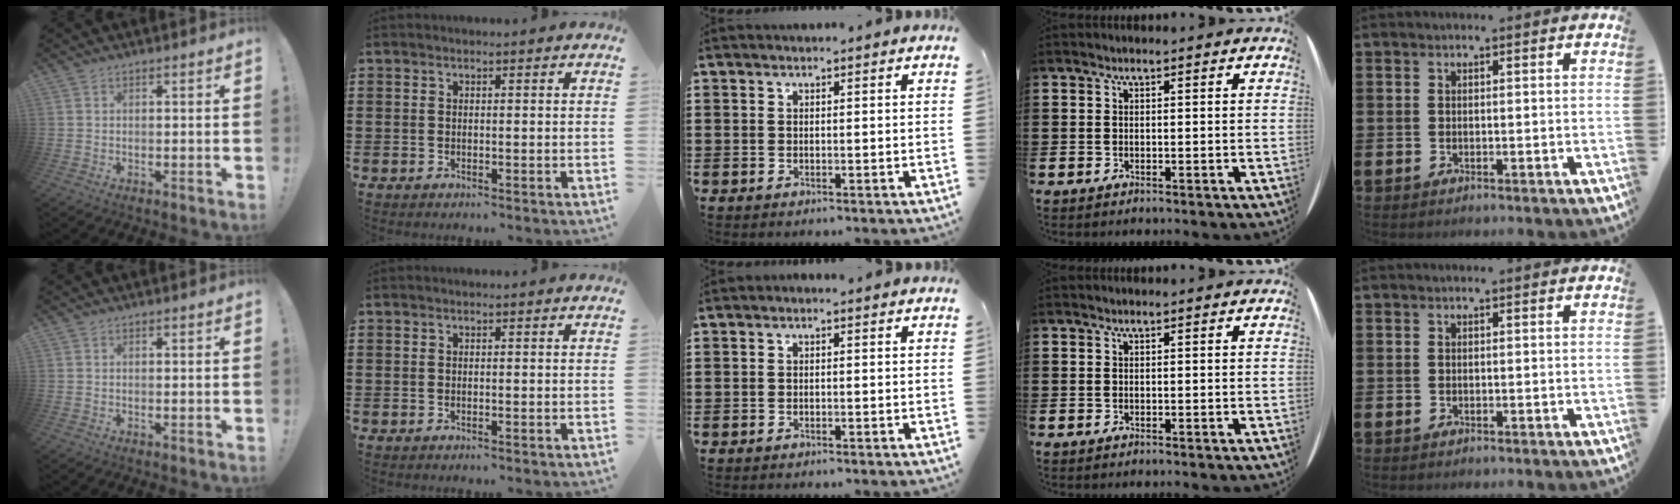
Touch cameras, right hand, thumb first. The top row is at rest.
{}